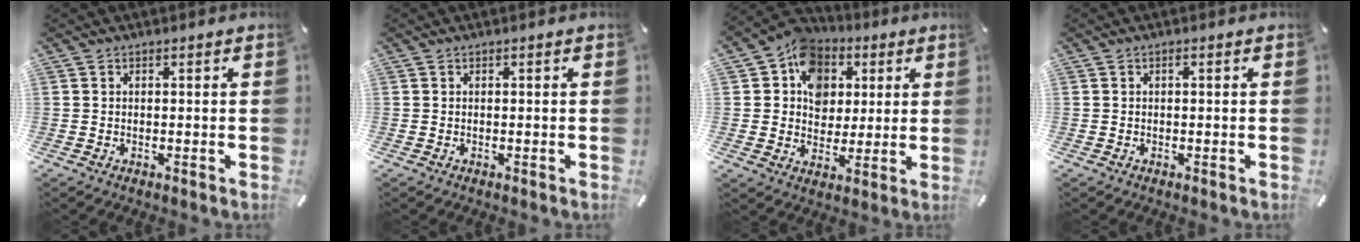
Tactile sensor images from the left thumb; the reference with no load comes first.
{"total": 0.0}
{"total": 11.2, "force": [3.3, 9.9, 4.2], "torque": [-0.077, -0.015, 0.062]}
{"total": 0.7, "force": [0.0, 0.2, 0.7], "torque": [-0.013, 0.002, -0.001]}